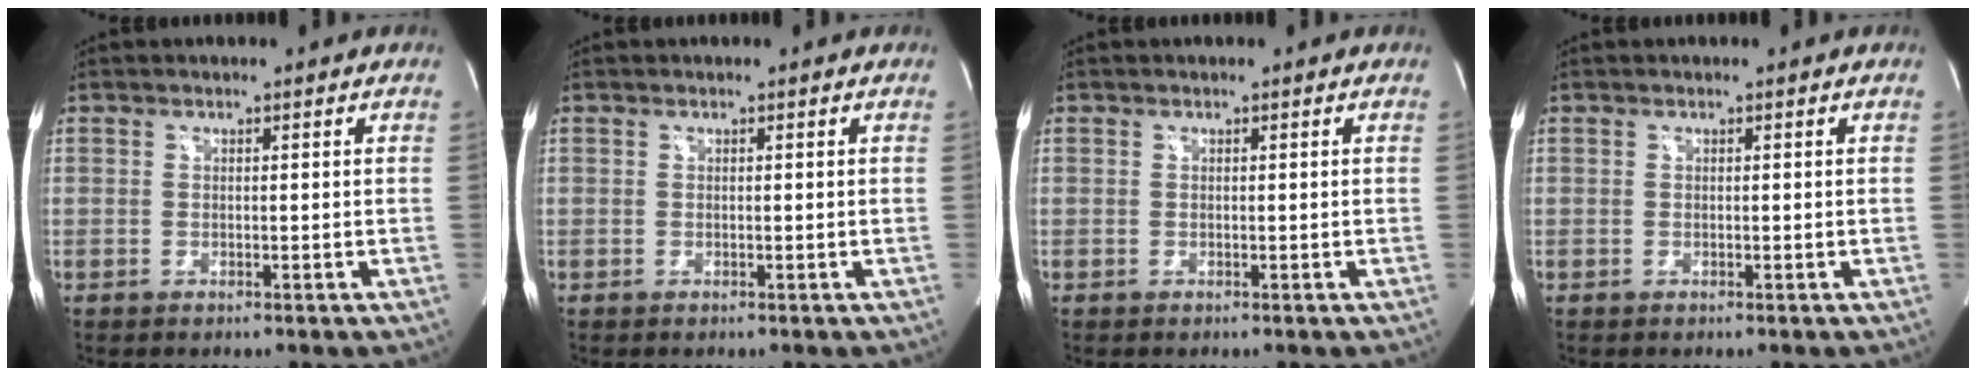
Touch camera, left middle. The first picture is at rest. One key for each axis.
{"total": 0.0}
{"total": 0.0}
{"total": 0.0}